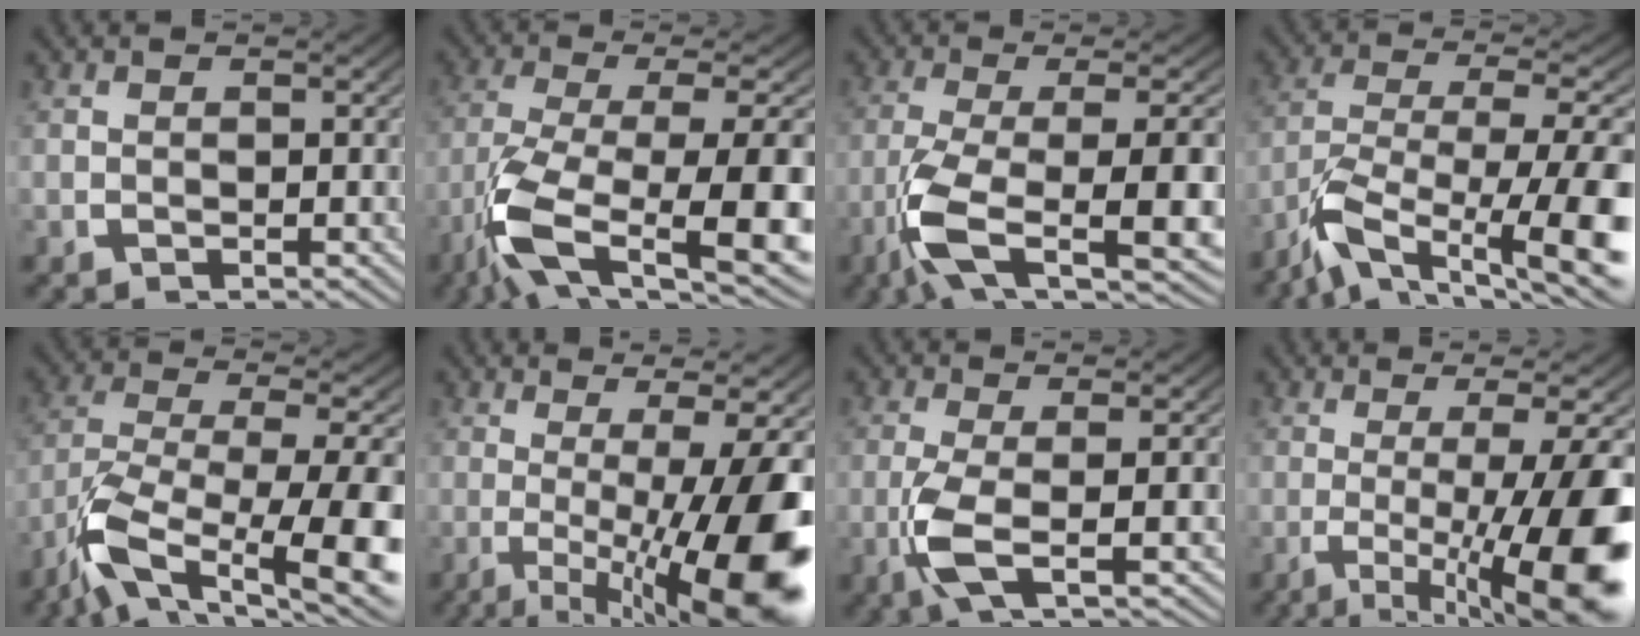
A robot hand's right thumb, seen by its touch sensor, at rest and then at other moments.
{"total": 14.5, "force": [-3.3, 7.8, 11.7], "torque": [-0.250, -0.062, -0.019]}
{"total": 12.4, "force": [-2.4, 6.3, 10.4], "torque": [-0.219, -0.038, -0.020]}
{"total": 11.3, "force": [-2.5, 6.0, 9.3], "torque": [-0.195, -0.053, -0.012]}
{"total": 12.9, "force": [-2.7, 7.1, 10.5], "torque": [-0.224, -0.059, -0.010]}
{"total": 15.3, "force": [-2.2, 6.8, 13.6], "torque": [-0.207, -0.037, -0.009]}
{"total": 5.1, "force": [-0.2, 1.7, 4.8], "torque": [-0.119, -0.015, 0.001]}
{"total": 14.0, "force": [-2.3, 6.0, 12.4], "torque": [-0.189, -0.035, -0.011]}